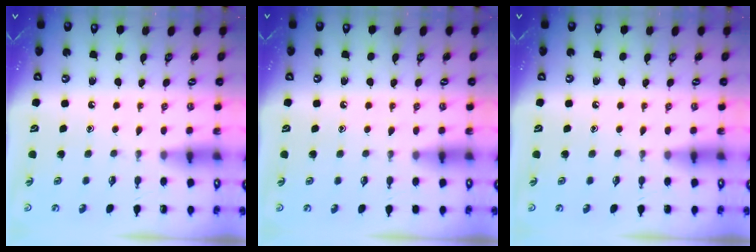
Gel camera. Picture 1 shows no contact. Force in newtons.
{"total": 5.9, "press": 5.8, "slide": 0.8}
{"total": 0.0}